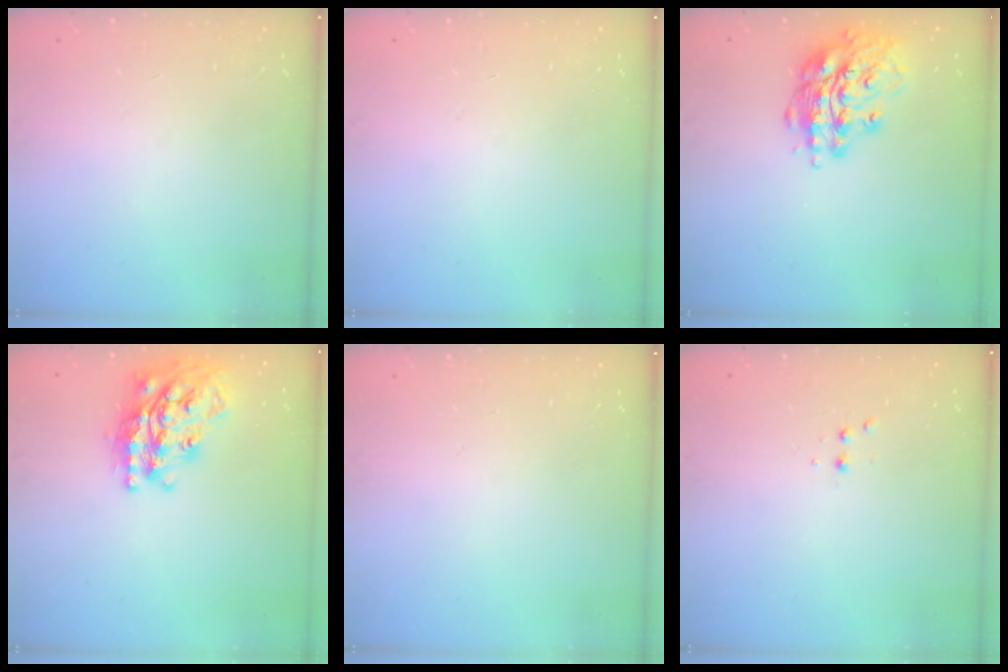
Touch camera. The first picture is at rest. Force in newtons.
{"total": 0.0}
{"total": 16.0, "press": 15.9, "slide": 1.6}
{"total": 22.9, "press": 22.9, "slide": 1.8}
{"total": 0.0}
{"total": 2.5, "press": 2.4, "slide": 0.5}